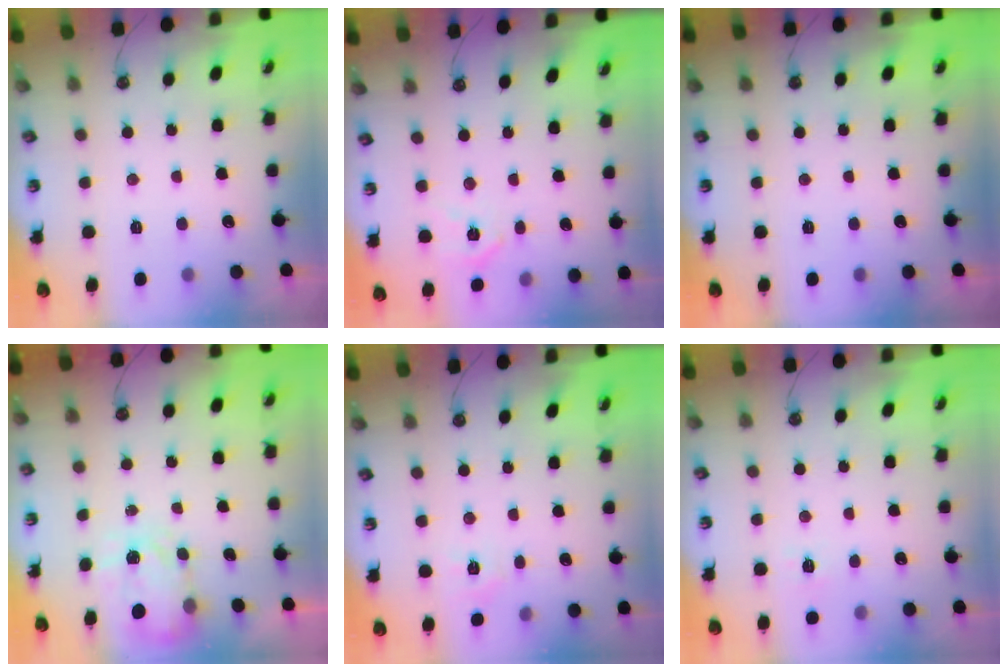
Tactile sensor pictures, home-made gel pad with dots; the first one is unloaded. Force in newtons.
{"total": 7.8, "press": 7.7, "slide": 1.0}
{"total": 0.0}
{"total": 3.9, "press": 3.8, "slide": 0.6}
{"total": 4.2, "press": 4.1, "slide": 0.5}
{"total": 6.1, "press": 6.1, "slide": 0.3}